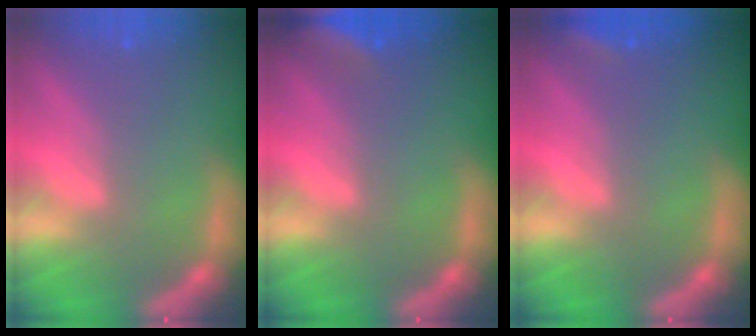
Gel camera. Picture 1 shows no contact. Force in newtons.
{"total": 5.0}
{"total": 1.9}